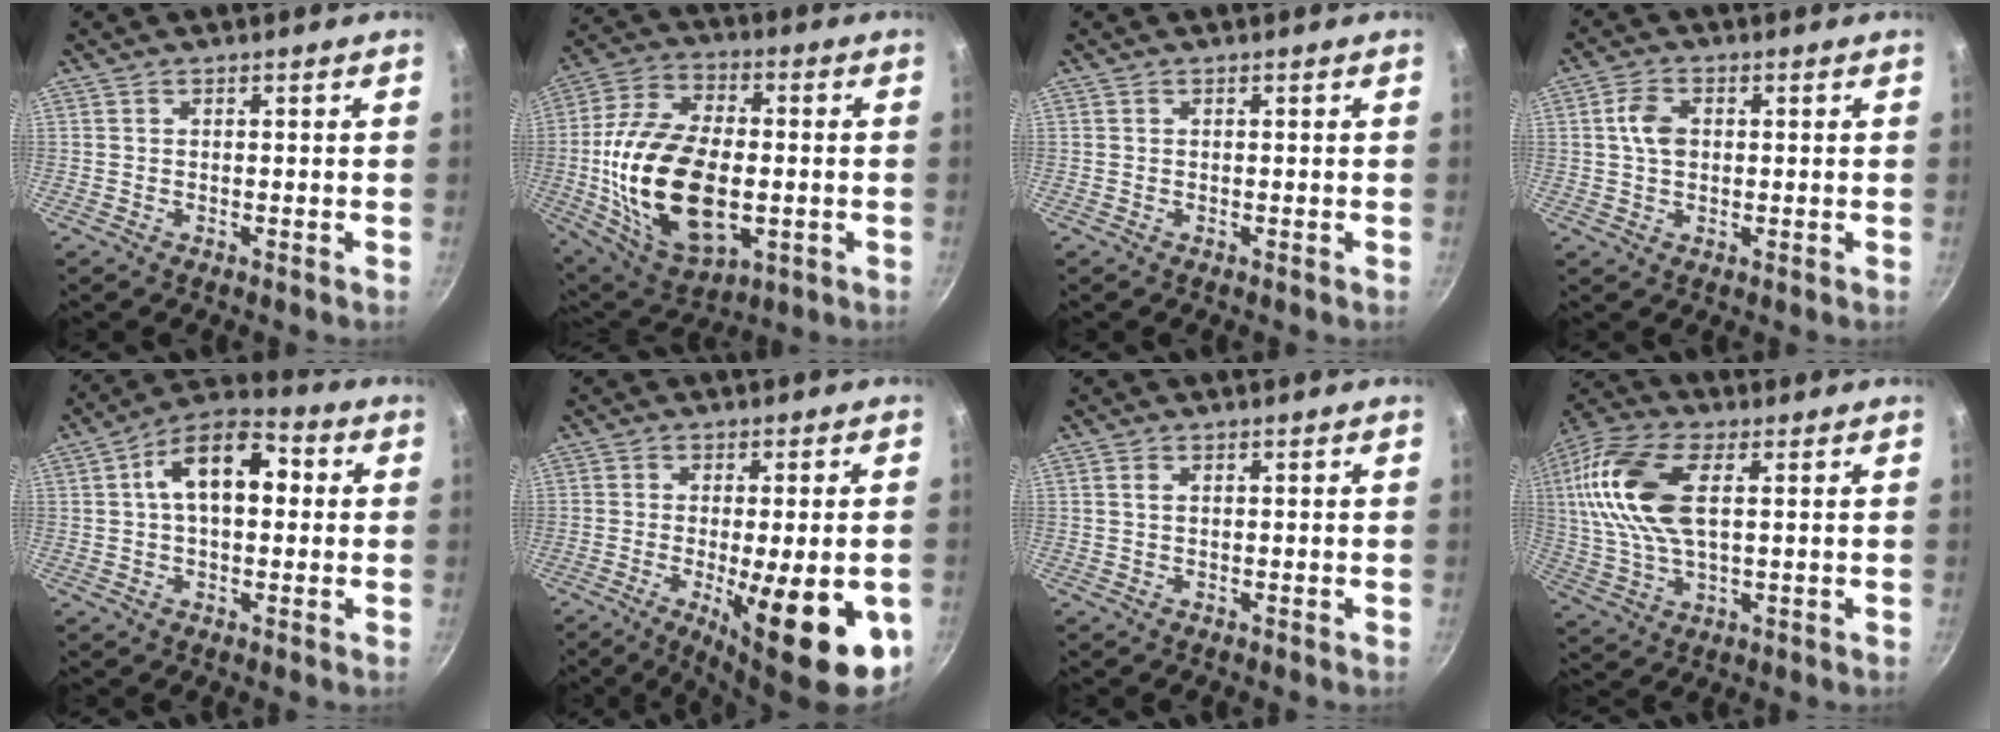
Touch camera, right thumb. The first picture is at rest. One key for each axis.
{"total": 24.0, "fx": -2.7, "fy": 13.4, "fz": 19.7, "tx": -0.365, "ty": 0.004, "tz": -0.030}
{"total": 0.0}
{"total": 5.0, "fx": 0.7, "fy": 3.4, "fz": 3.7, "tx": -0.070, "ty": 0.004, "tz": 0.012}
{"total": 13.1, "fx": 2.2, "fy": 7.3, "fz": 10.7, "tx": -0.157, "ty": 0.031, "tz": 0.025}
{"total": 18.7, "fx": -5.9, "fy": 5.7, "fz": 16.8, "tx": -0.191, "ty": -0.017, "tz": -0.063}
{"total": 1.1, "fx": 0.3, "fy": 0.6, "fz": 0.9, "tx": -0.020, "ty": 0.002, "tz": 0.009}
{"total": 17.7, "fx": 3.6, "fy": 8.6, "fz": 15.0, "tx": -0.331, "ty": 0.012, "tz": 0.064}